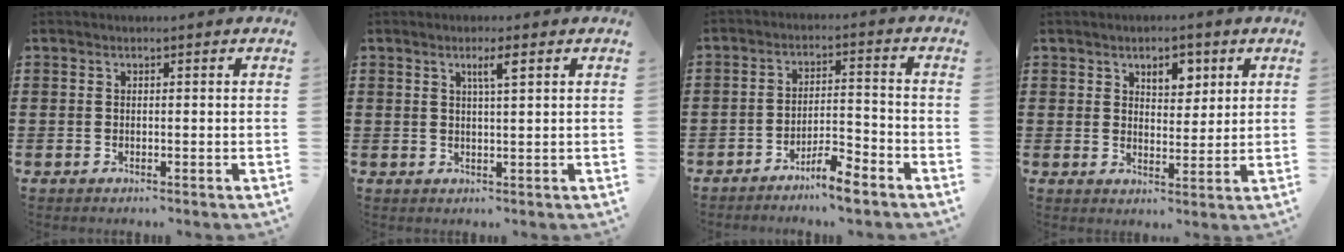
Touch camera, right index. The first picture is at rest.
{"total": 2.7, "force": [1.3, 0.3, 2.3], "torque": [-0.049, 0.002, 0.020]}
{"total": 5.2, "force": [-4.6, 0.6, 2.5], "torque": [-0.049, 0.004, -0.089]}
{"total": 4.6, "force": [2.7, 2.6, 2.6], "torque": [-0.044, 0.006, 0.045]}